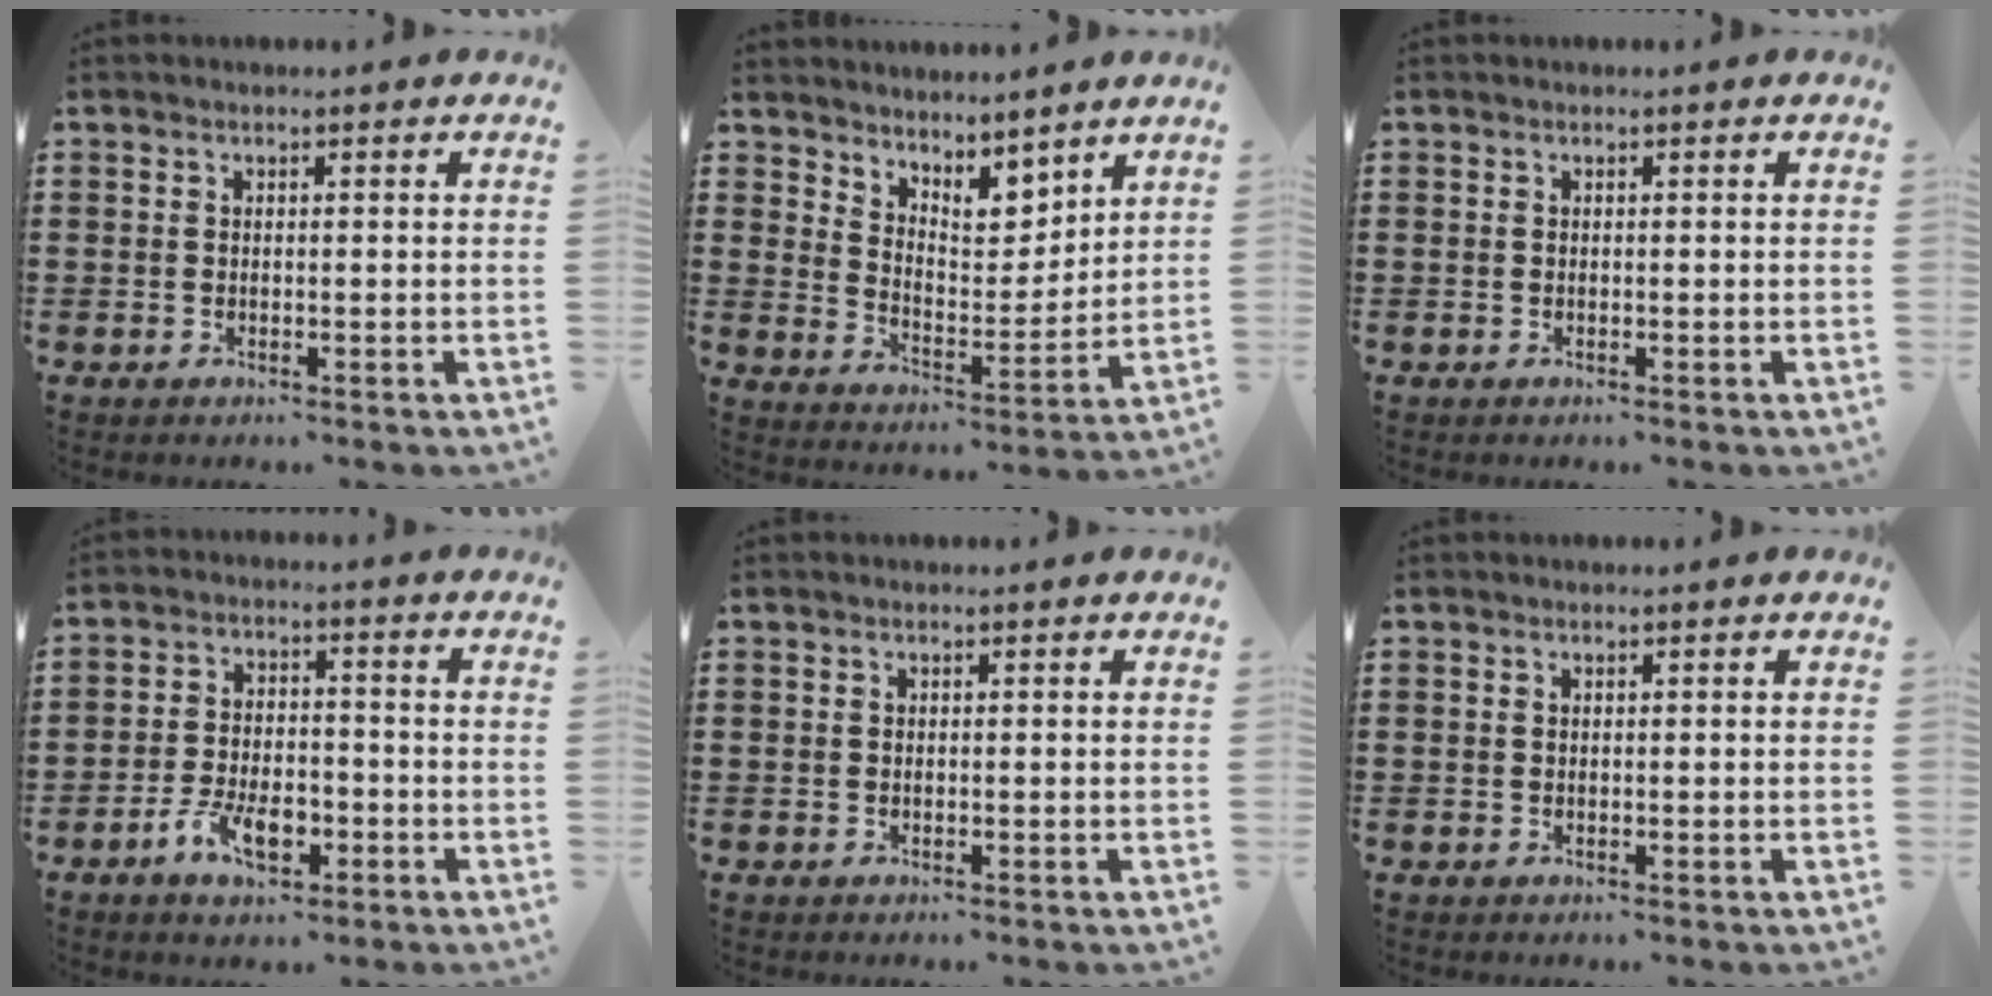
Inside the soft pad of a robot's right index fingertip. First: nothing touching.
{"total": 5.9, "force": [5.5, 1.9, 0.9], "torque": [-0.034, -0.037, 0.101]}
{"total": 0.0}
{"total": 6.5, "force": [-3.3, 3.3, 4.5], "torque": [-0.099, 0.005, -0.065]}
{"total": 0.0}
{"total": 0.0}